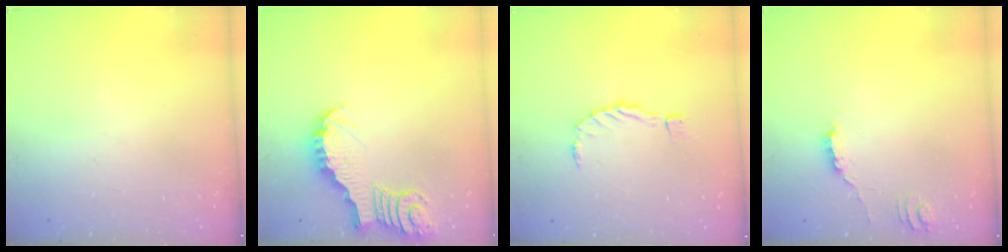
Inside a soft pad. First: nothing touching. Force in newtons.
{"total": 3.7, "press": 3.6, "slide": 0.4}
{"total": 0.0}
{"total": 2.9, "press": 2.8, "slide": 0.4}